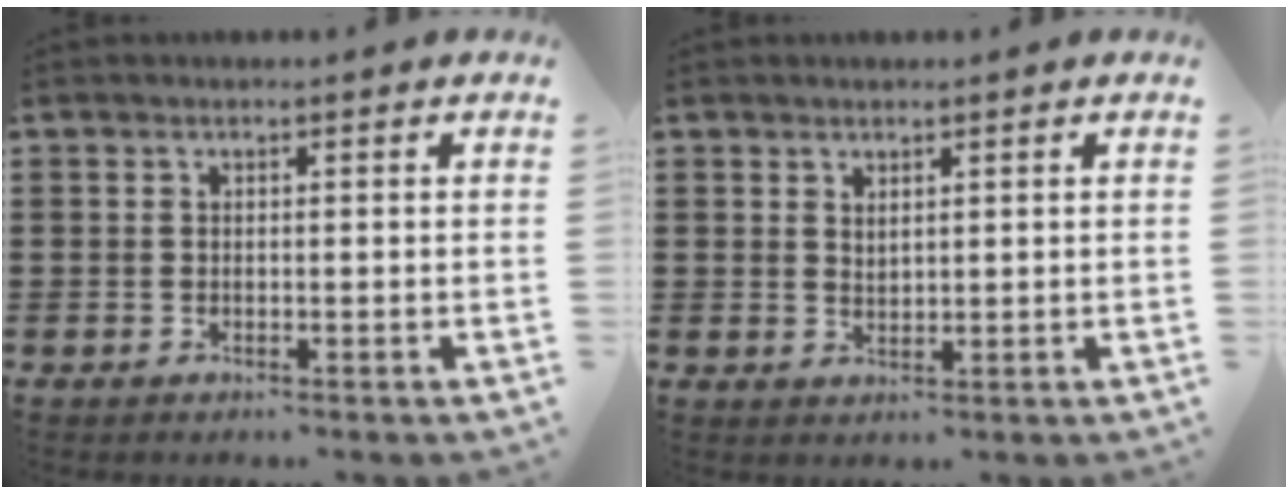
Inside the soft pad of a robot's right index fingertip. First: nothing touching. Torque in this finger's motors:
{"motor_torque": [-0.04, 0.44, -0.05, 0.00]}